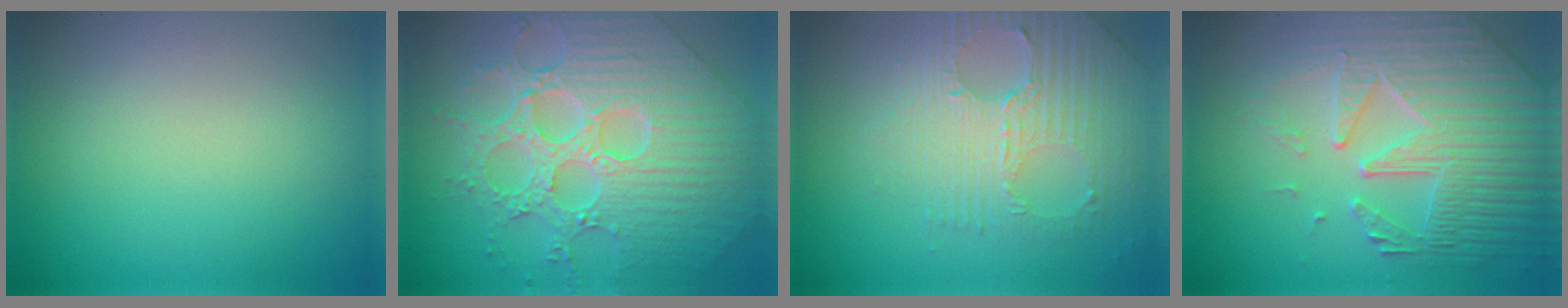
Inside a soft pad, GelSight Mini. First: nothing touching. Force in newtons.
{"total": 9.4, "press": 7.1, "slide": 6.3}
{"total": 7.1, "press": 4.7, "slide": 5.3}
{"total": 6.7, "press": 5.5, "slide": 3.8}